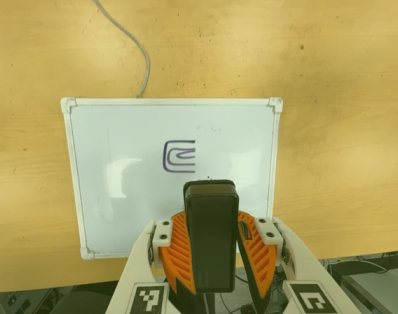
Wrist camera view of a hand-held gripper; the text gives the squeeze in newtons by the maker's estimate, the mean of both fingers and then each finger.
{"total": 11.8, "left": 11.0, "right": 12.7}